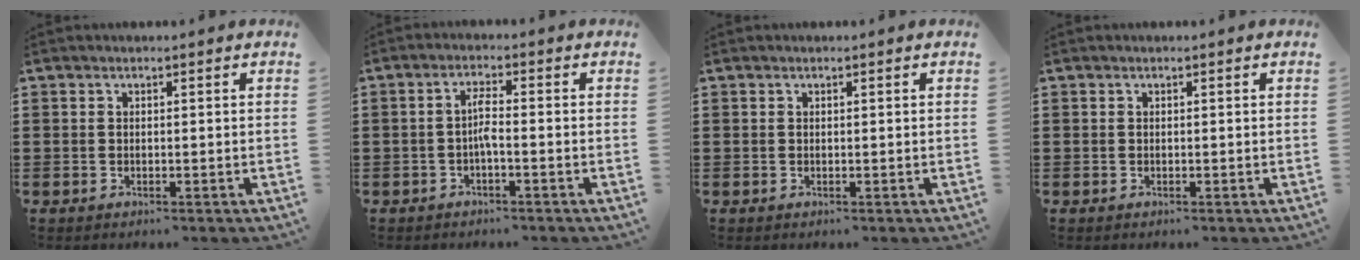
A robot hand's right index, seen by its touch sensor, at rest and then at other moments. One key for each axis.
{"total": 2.7, "fx": -1.0, "fy": 0.3, "fz": 2.5, "tx": -0.055, "ty": 0.000, "tz": -0.022}
{"total": 0.0}
{"total": 0.0}